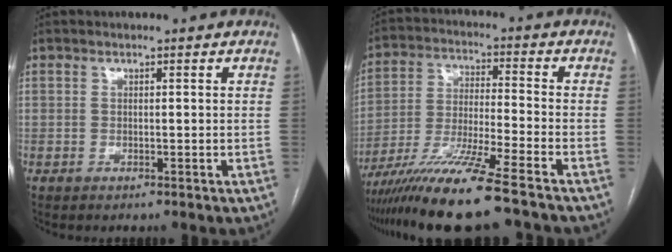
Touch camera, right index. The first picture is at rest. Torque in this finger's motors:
{"motor_torque": [1.10, -1.04, 1.05, 0.21]}